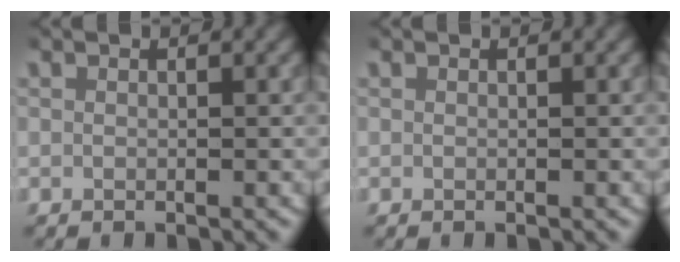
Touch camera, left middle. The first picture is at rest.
{"total": 0.0}